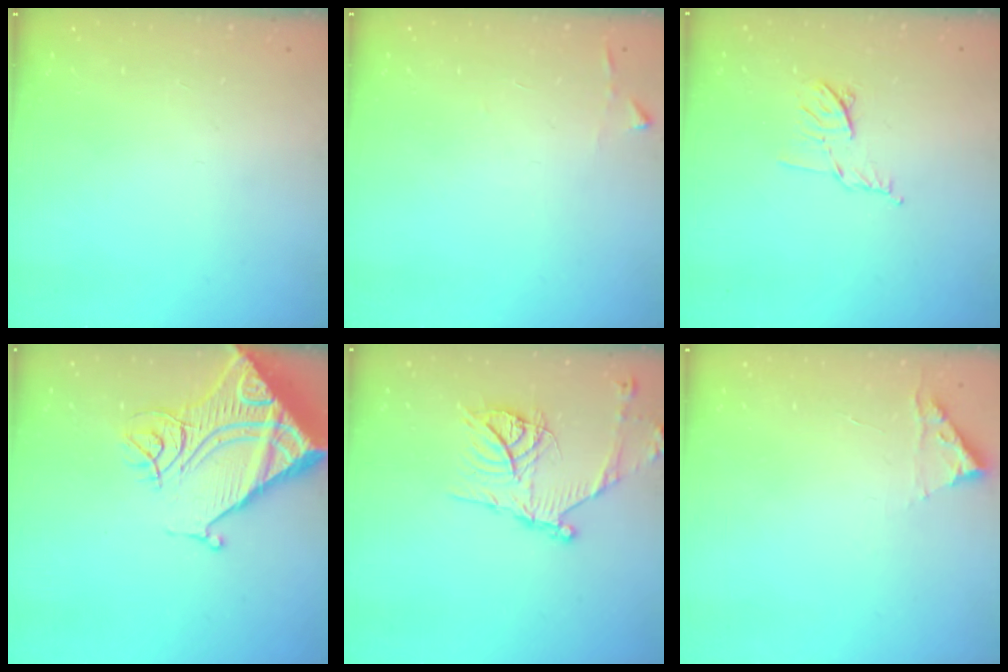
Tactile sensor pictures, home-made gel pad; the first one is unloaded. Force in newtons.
{"total": 2.9, "press": 2.9, "slide": 0.3}
{"total": 7.4, "press": 7.3, "slide": 1.2}
{"total": 23.6, "press": 23.4, "slide": 3.0}
{"total": 18.1, "press": 18.0, "slide": 1.7}
{"total": 2.8, "press": 2.8, "slide": 0.3}